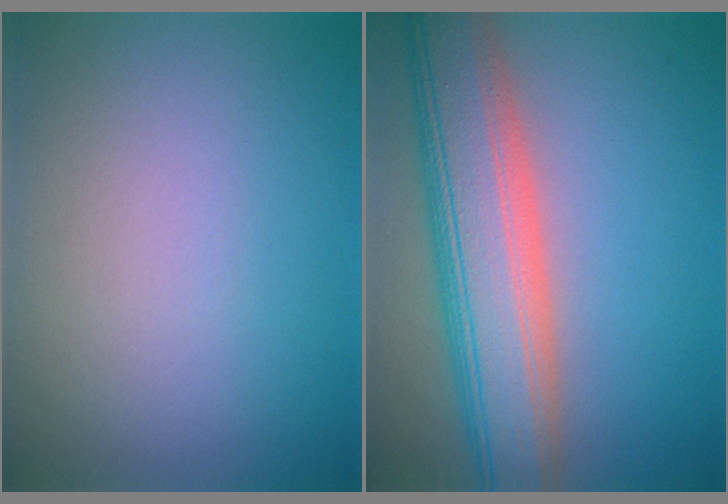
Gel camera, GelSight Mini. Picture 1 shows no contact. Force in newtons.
{"total": 9.9, "press": 9.9, "slide": 0.7}